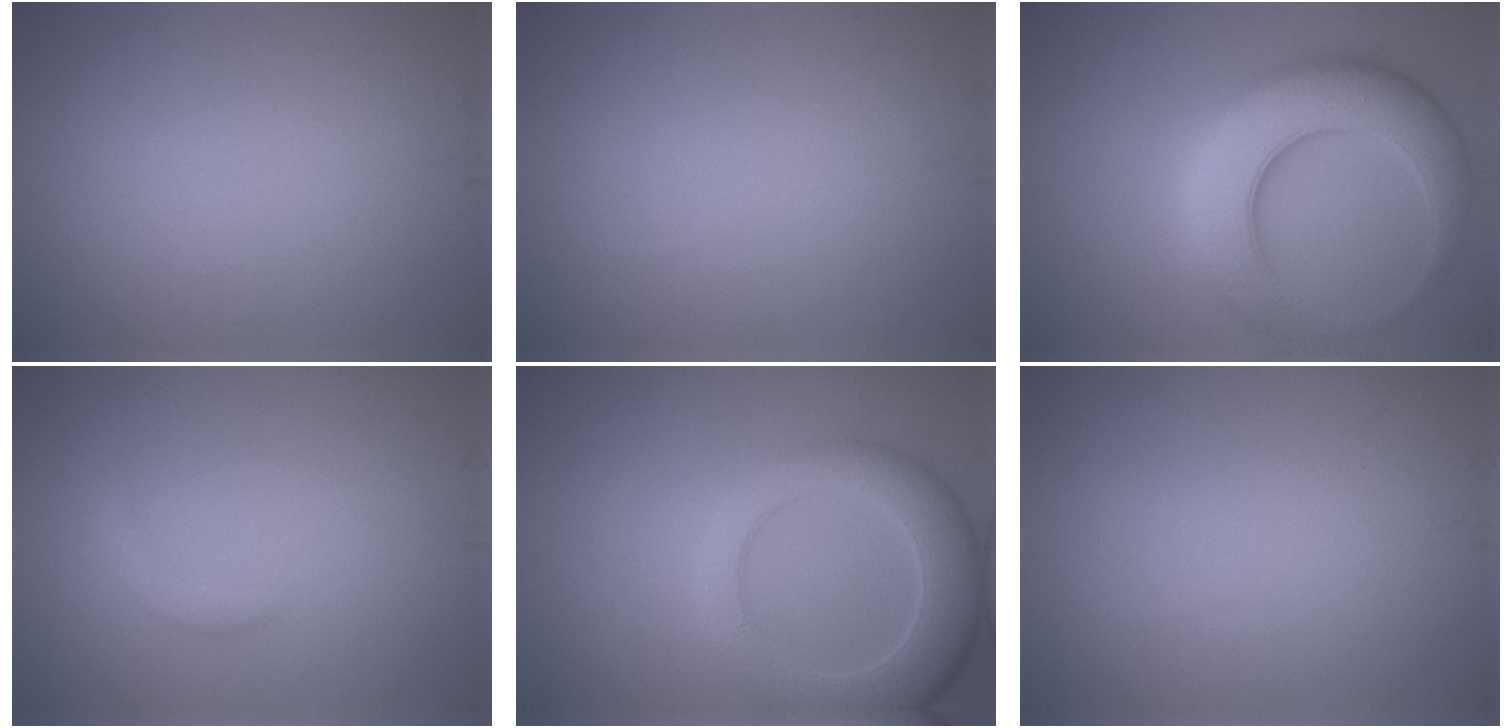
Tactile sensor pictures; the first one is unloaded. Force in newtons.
{"total": 0.0}
{"total": 8.4, "press": 8.4, "slide": 0.4}
{"total": 1.1, "press": 1.1, "slide": 0.0}
{"total": 6.5, "press": 6.5, "slide": 0.7}
{"total": 0.0}